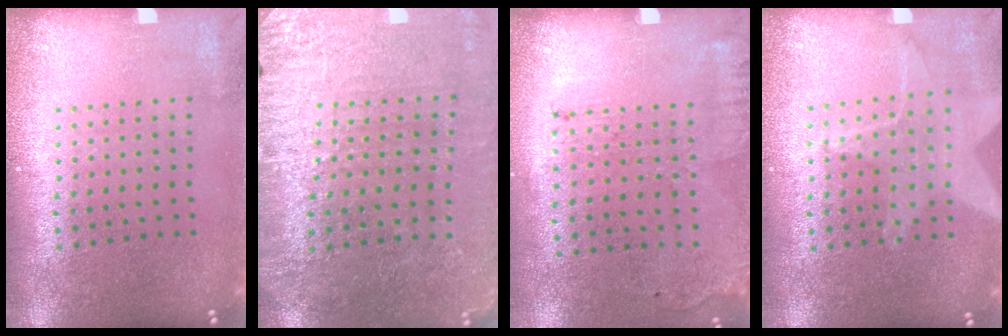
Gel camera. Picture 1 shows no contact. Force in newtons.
{"total": 2.9, "press": 2.9, "slide": 0.4}
{"total": 1.7, "press": 1.1, "slide": 1.3}
{"total": 1.4, "press": 1.4, "slide": 0.3}